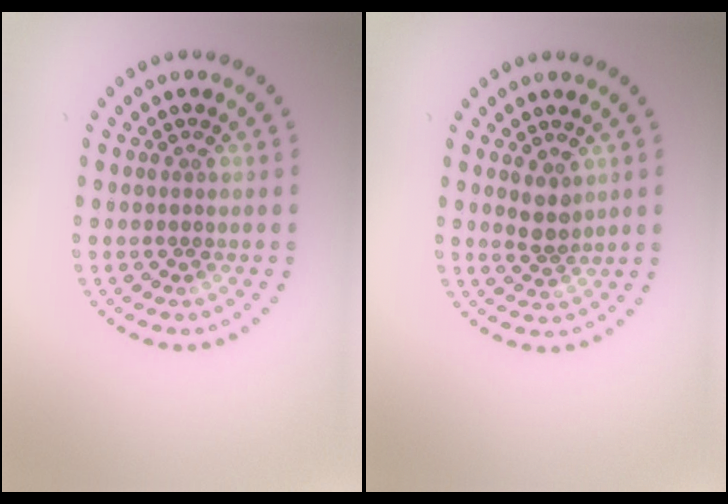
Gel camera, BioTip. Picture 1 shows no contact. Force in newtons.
{"total": 1.9, "press": 1.6, "slide": 1.0}